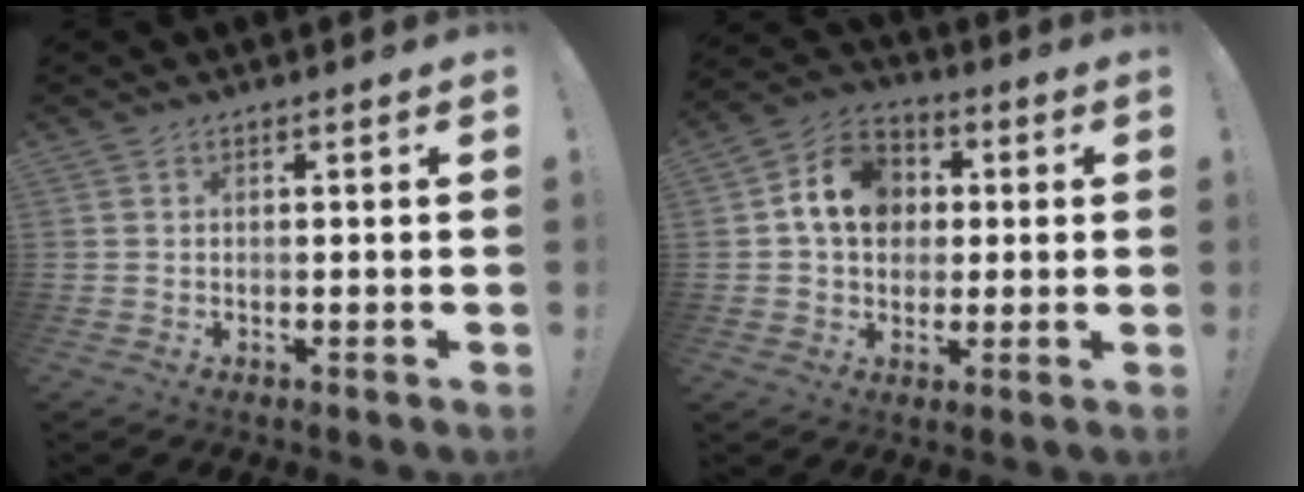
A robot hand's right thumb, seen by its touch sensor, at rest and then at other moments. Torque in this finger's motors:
{"motor_torque": [1.22, 1.80, 1.08, 0.23, 0.05]}